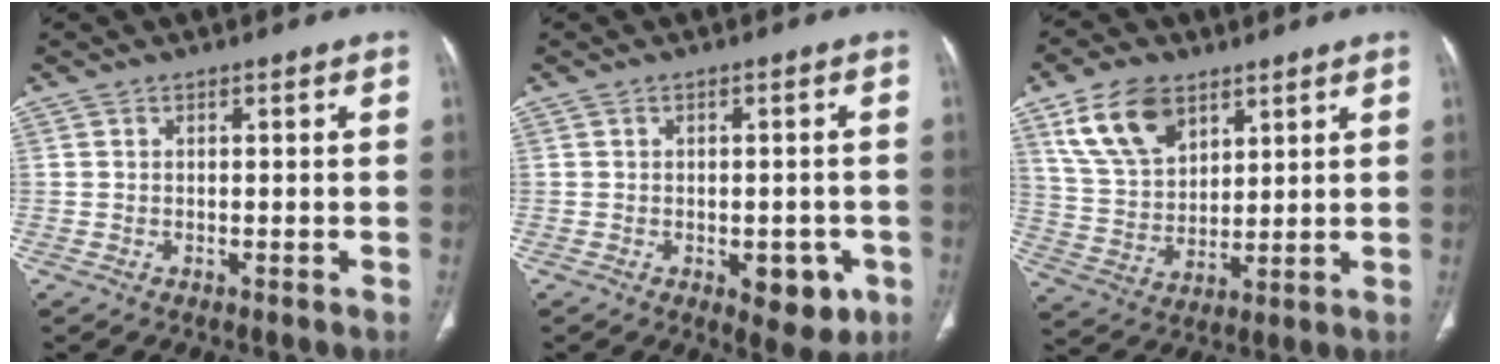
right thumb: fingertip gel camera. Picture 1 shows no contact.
{"total": 6.8, "force": [-2.6, 3.5, 5.2], "torque": [-0.037, 0.004, -0.022]}
{"total": 12.8, "force": [7.2, 7.6, 7.3], "torque": [-0.117, -0.027, 0.149]}